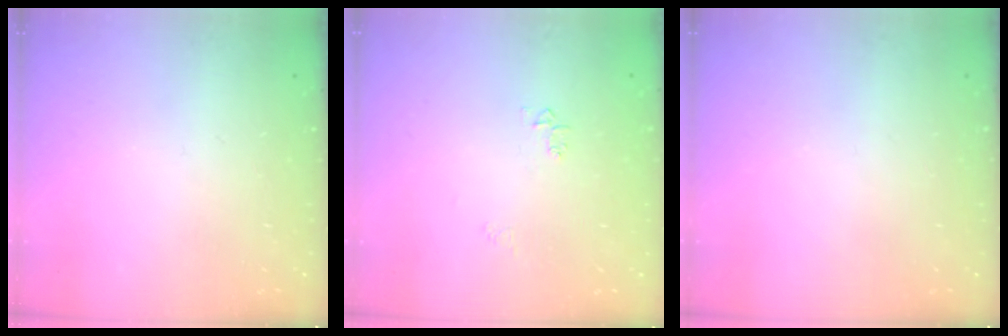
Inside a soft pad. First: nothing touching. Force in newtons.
{"total": 4.2, "press": 4.1, "slide": 0.7}
{"total": 0.0}